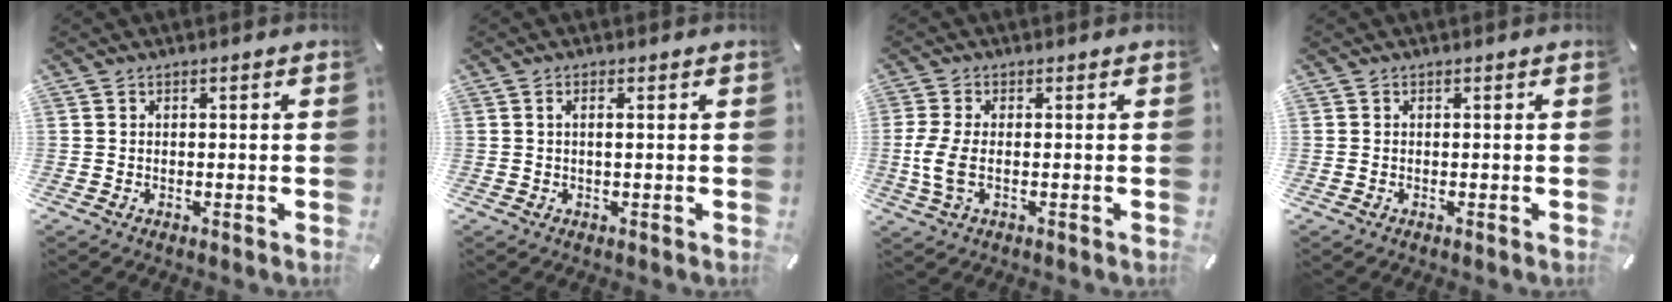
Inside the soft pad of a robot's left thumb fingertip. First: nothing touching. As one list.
[{"total": 1.6, "force": [0.2, 0.2, 1.5], "torque": [-0.029, -0.001, 0.002]}, {"total": 5.9, "force": [-0.8, 2.5, 5.3], "torque": [-0.121, -0.006, -0.017]}, {"total": 0.5, "force": [-0.2, 0.4, 0.3], "torque": [-0.005, 0.002, -0.004]}]